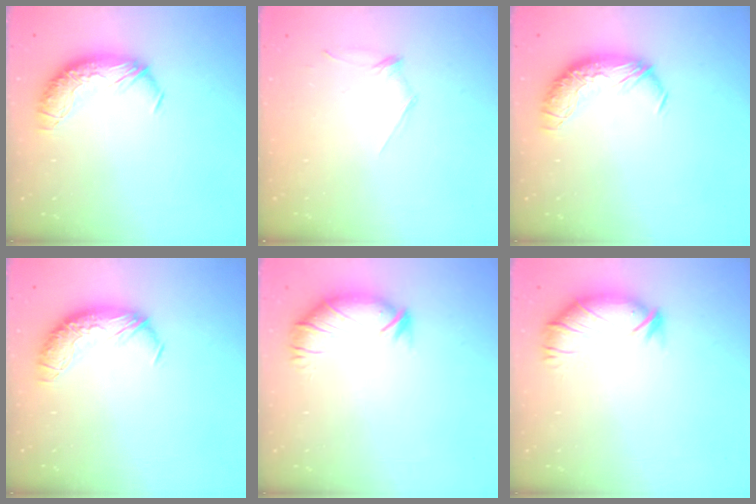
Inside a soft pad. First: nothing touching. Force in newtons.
{"total": 7.2, "press": 7.2, "slide": 0.9}
{"total": 0.0}
{"total": 0.0}
{"total": 2.9, "press": 2.3, "slide": 1.7}
{"total": 2.9, "press": 2.3, "slide": 1.6}